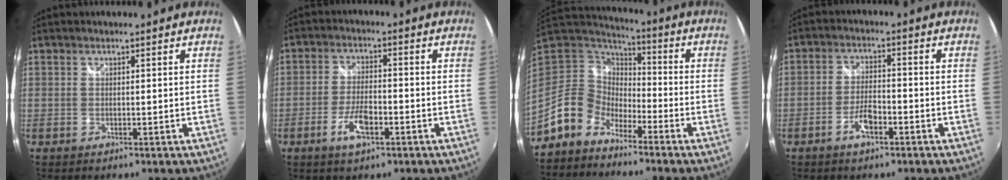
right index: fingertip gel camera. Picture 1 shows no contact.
{"total": 6.4, "force": [-3.1, 2.2, 5.2], "torque": [-0.111, -0.003, -0.057]}
{"total": 10.8, "force": [-7.2, 7.2, 3.8], "torque": [-0.086, 0.018, -0.144]}
{"total": 4.9, "force": [-2.8, 1.6, 3.6], "torque": [-0.081, 0.003, -0.050]}